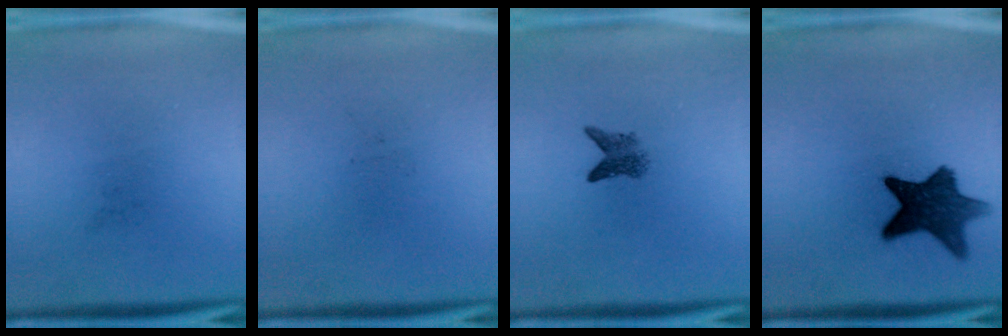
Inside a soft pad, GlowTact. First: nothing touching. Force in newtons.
{"total": 0.0}
{"total": 2.6}
{"total": 11.0}